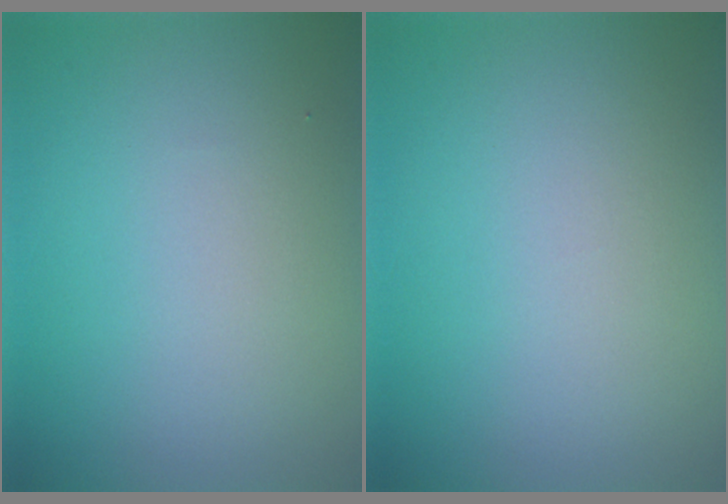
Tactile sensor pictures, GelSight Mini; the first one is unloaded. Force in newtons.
{"total": 0.0}